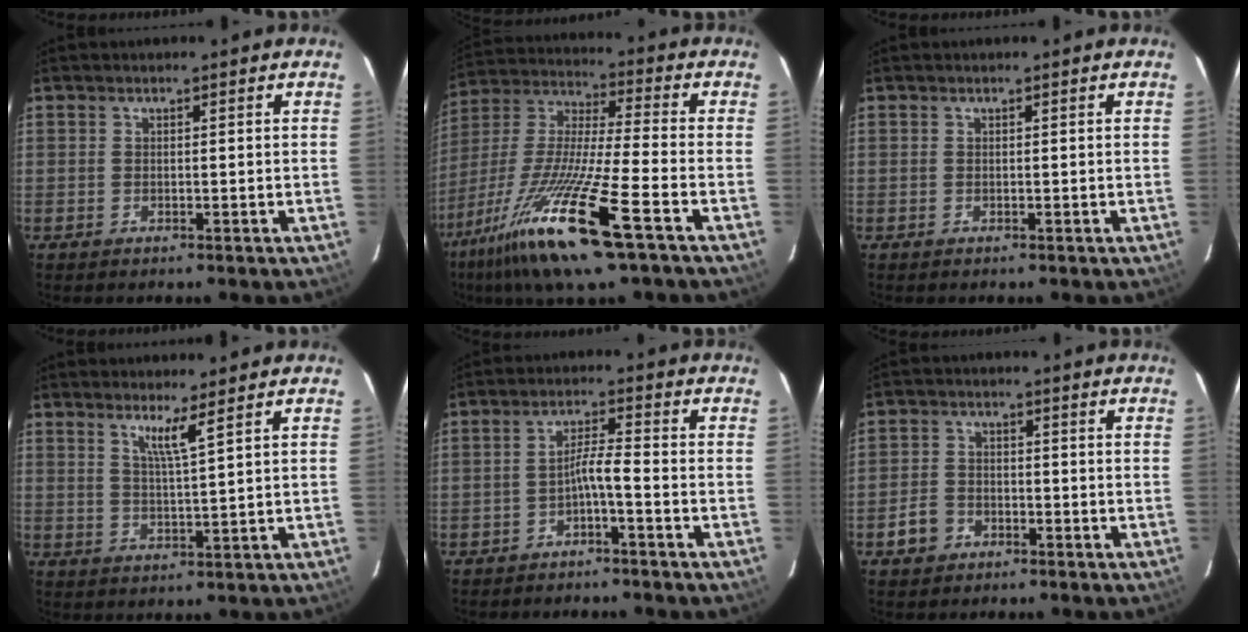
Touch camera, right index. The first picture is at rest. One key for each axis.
{"total": 21.3, "fx": -12.3, "fy": 1.5, "fz": 17.3, "tx": -0.354, "ty": -0.046, "tz": -0.233}
{"total": 0.0}
{"total": 3.8, "fx": 2.4, "fy": -0.8, "fz": 2.9, "tx": -0.055, "ty": -0.011, "tz": 0.042}
{"total": 3.6, "fx": -2.3, "fy": -0.1, "fz": 2.7, "tx": -0.063, "ty": 0.013, "tz": -0.041}
{"total": 4.9, "fx": -2.8, "fy": 3.8, "fz": 1.4, "tx": -0.041, "ty": 0.014, "tz": -0.046}